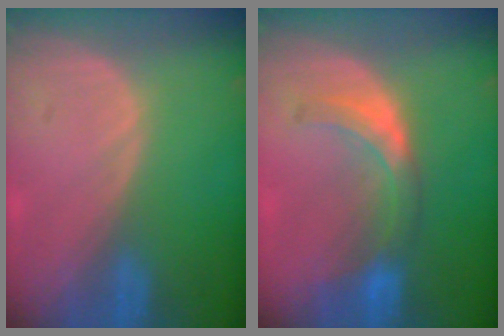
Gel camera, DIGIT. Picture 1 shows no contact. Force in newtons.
{"total": 5.9, "press": 5.9, "slide": 0.6}